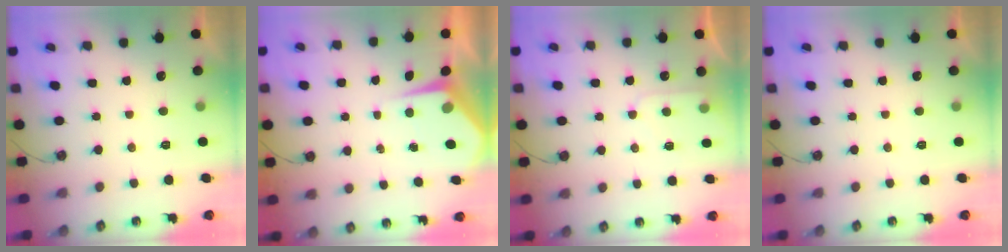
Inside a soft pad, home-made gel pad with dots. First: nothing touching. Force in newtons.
{"total": 4.7, "press": 4.7, "slide": 0.4}
{"total": 6.8, "press": 6.8, "slide": 0.8}
{"total": 0.0}